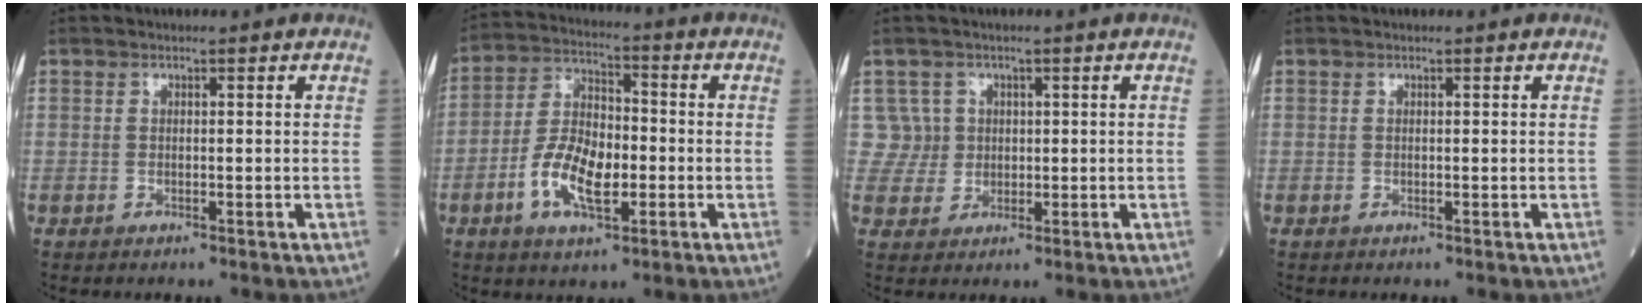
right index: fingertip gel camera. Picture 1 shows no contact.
{"total": 10.4, "force": [-3.0, 4.6, 8.8], "torque": [-0.179, 0.009, -0.057]}
{"total": 4.0, "force": [1.0, 3.8, -0.4], "torque": [0.022, 0.010, 0.020]}
{"total": 0.0}